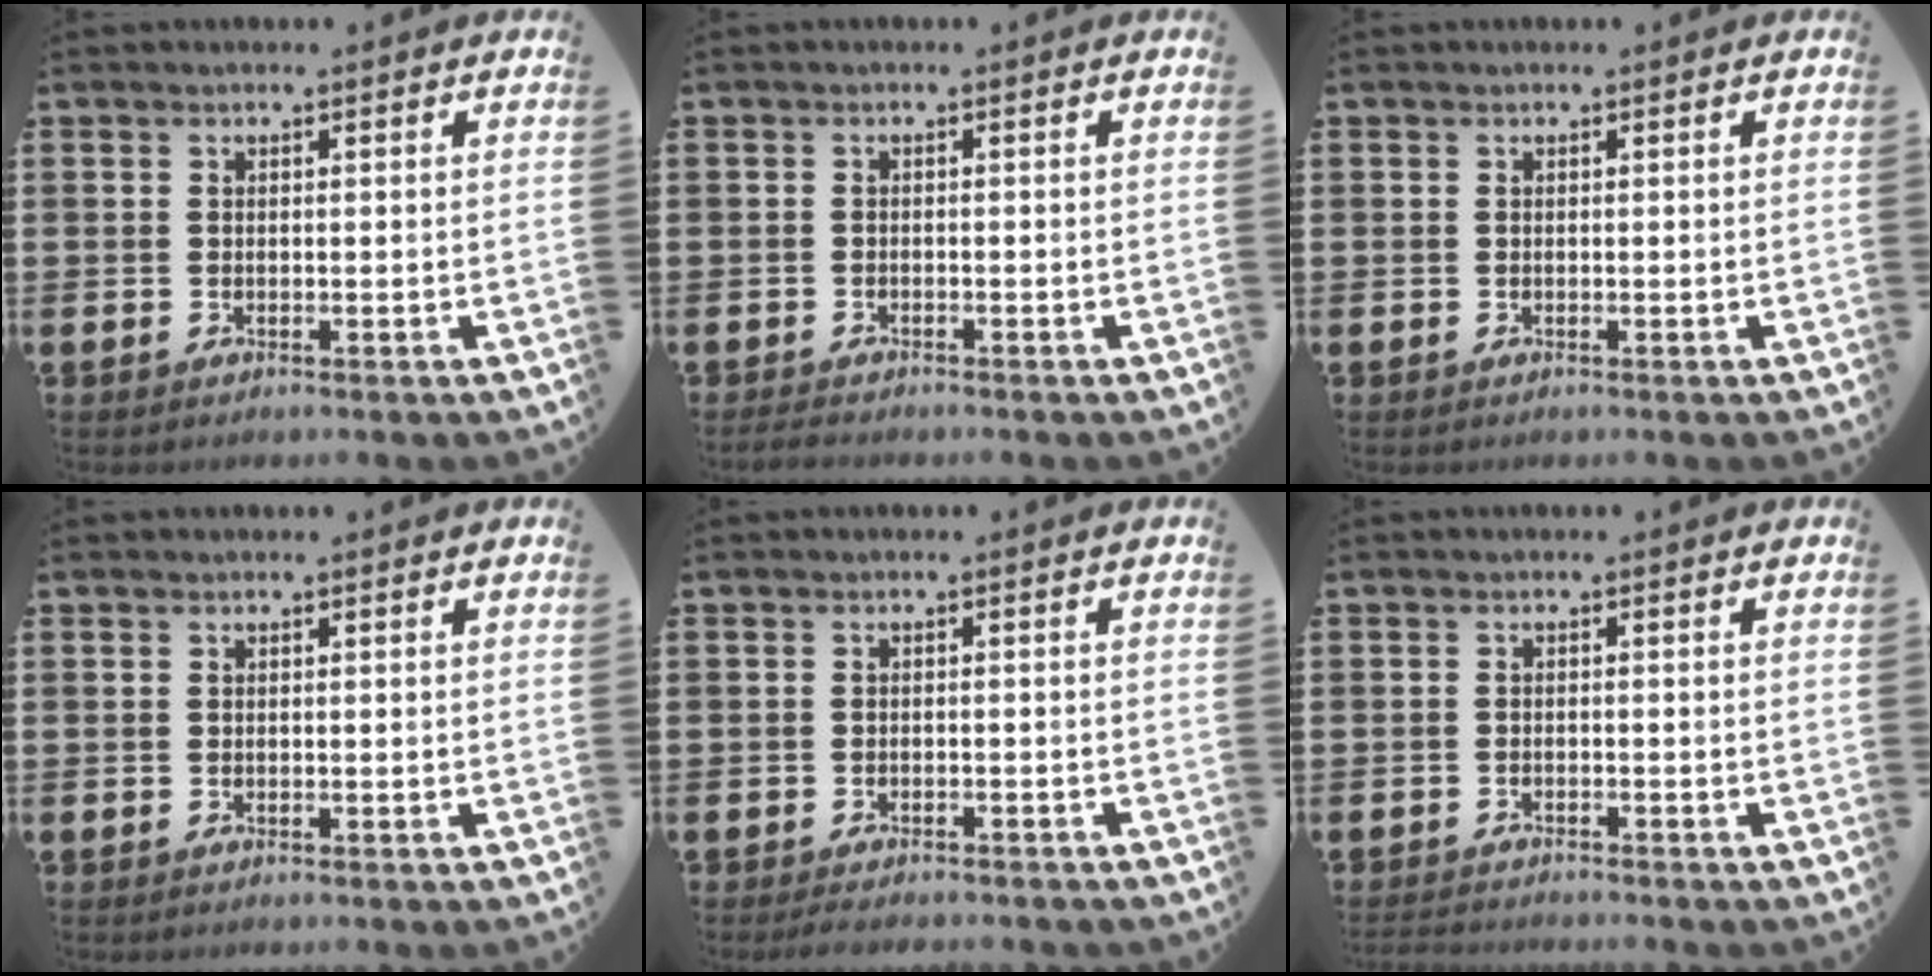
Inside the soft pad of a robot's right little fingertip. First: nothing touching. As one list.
[{"total": 0.8, "force": [-0.7, 0.2, 0.4], "torque": [-0.009, 0.000, -0.016]}, {"total": 0.0}, {"total": 0.0}, {"total": 1.4, "force": [-1.4, 0.1, 0.3], "torque": [-0.008, 0.002, -0.028]}, {"total": 1.2, "force": [-1.2, -0.1, 0.0], "torque": [-0.003, 0.001, -0.024]}]